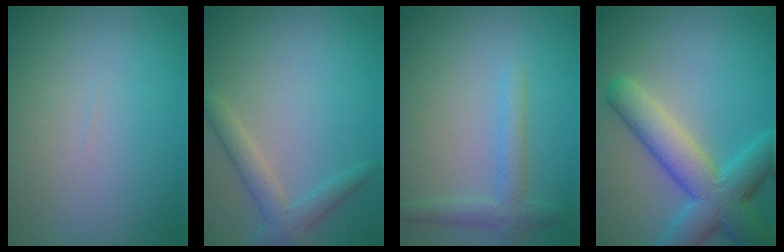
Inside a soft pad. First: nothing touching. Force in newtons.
{"total": 2.6, "press": 2.6, "slide": 0.1}
{"total": 2.4, "press": 2.4, "slide": 0.0}
{"total": 7.3, "press": 7.3, "slide": 0.3}